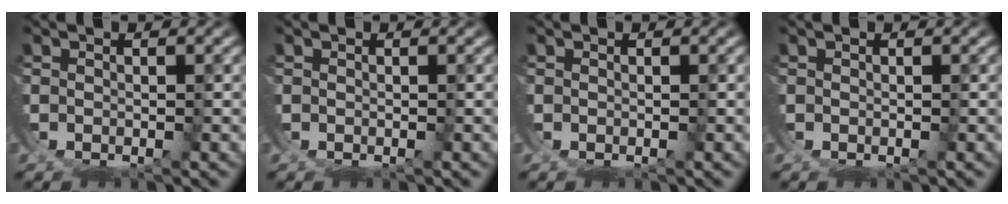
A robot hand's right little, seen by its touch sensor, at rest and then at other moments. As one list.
[{"total": 0.0}, {"total": 0.0}, {"total": 0.0}]